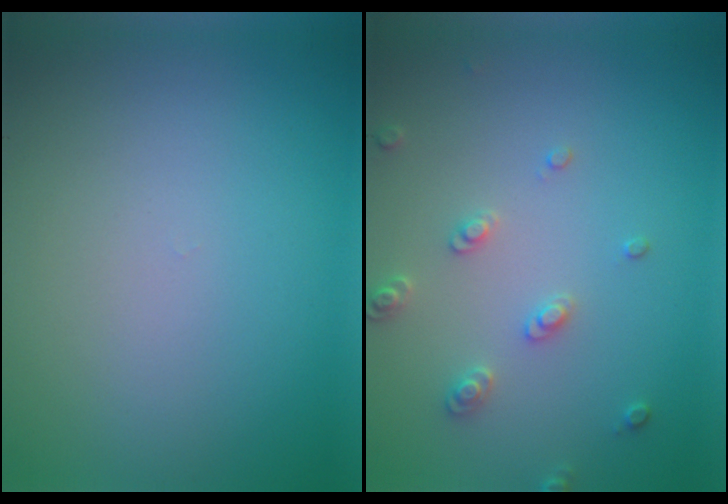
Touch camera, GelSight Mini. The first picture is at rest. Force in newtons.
{"total": 2.2, "press": 2.1, "slide": 0.6}